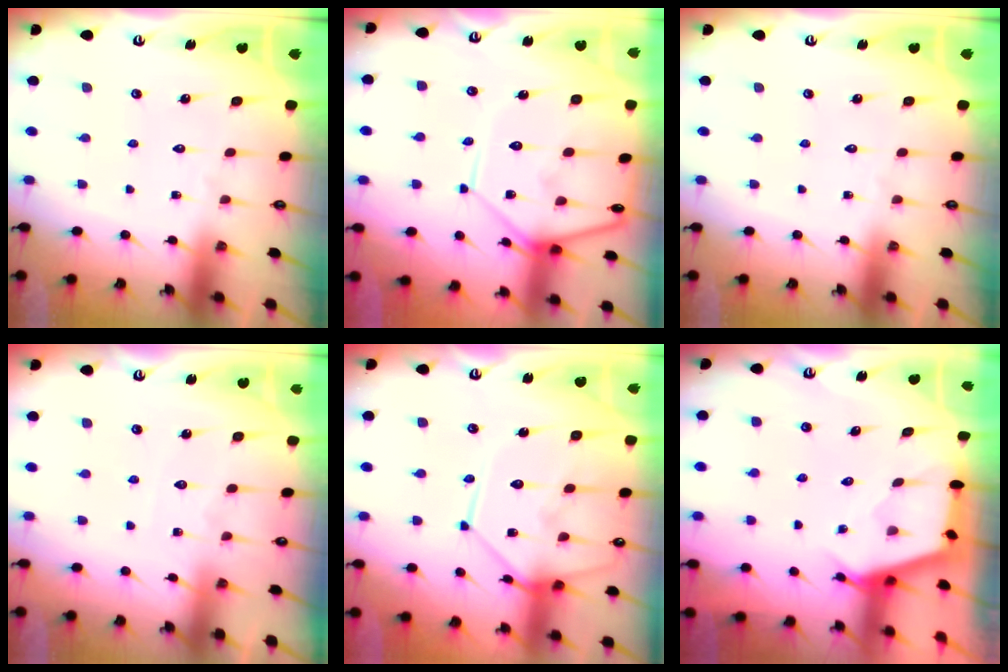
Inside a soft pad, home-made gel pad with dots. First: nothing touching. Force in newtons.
{"total": 12.5, "press": 12.5, "slide": 0.8}
{"total": 0.0}
{"total": 4.8, "press": 4.7, "slide": 0.6}
{"total": 13.0, "press": 13.0, "slide": 1.2}
{"total": 2.8, "press": 2.8, "slide": 0.4}